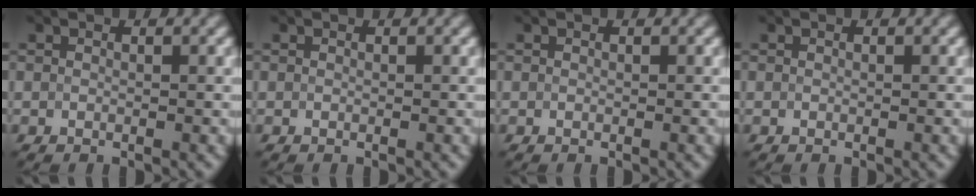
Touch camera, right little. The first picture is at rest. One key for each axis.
{"total": 0.0}
{"total": 0.0}
{"total": 0.0}